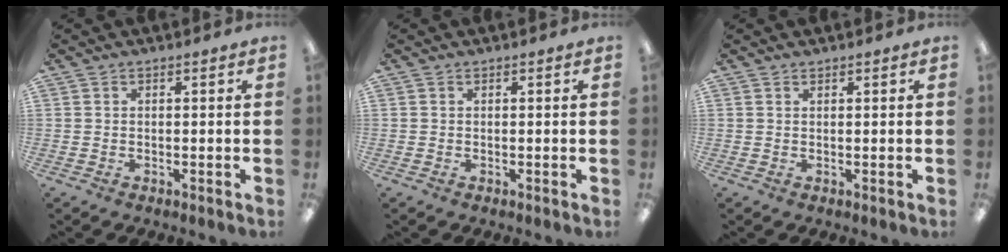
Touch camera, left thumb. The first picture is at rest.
{"total": 0.0}
{"total": 0.5, "force": [0.5, 0.1, 0.1], "torque": [-0.002, 0.000, 0.009]}